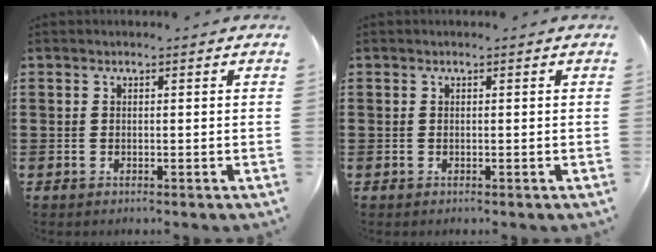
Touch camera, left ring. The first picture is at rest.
{"total": 0.0}